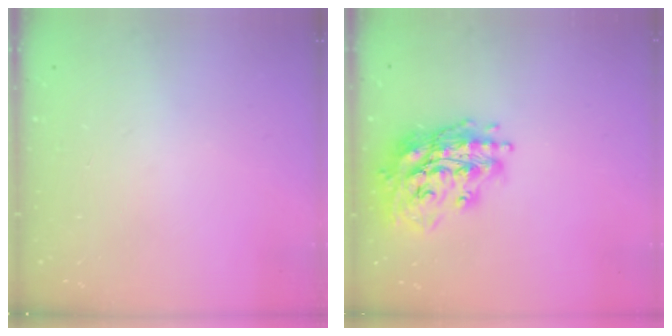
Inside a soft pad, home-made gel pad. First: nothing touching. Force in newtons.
{"total": 17.9, "press": 17.7, "slide": 2.2}